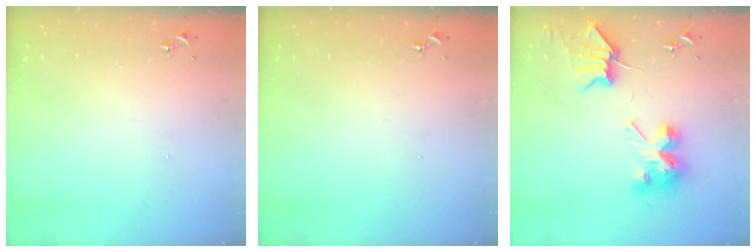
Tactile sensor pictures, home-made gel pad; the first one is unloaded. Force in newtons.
{"total": 0.0}
{"total": 8.8, "press": 8.7, "slide": 1.2}